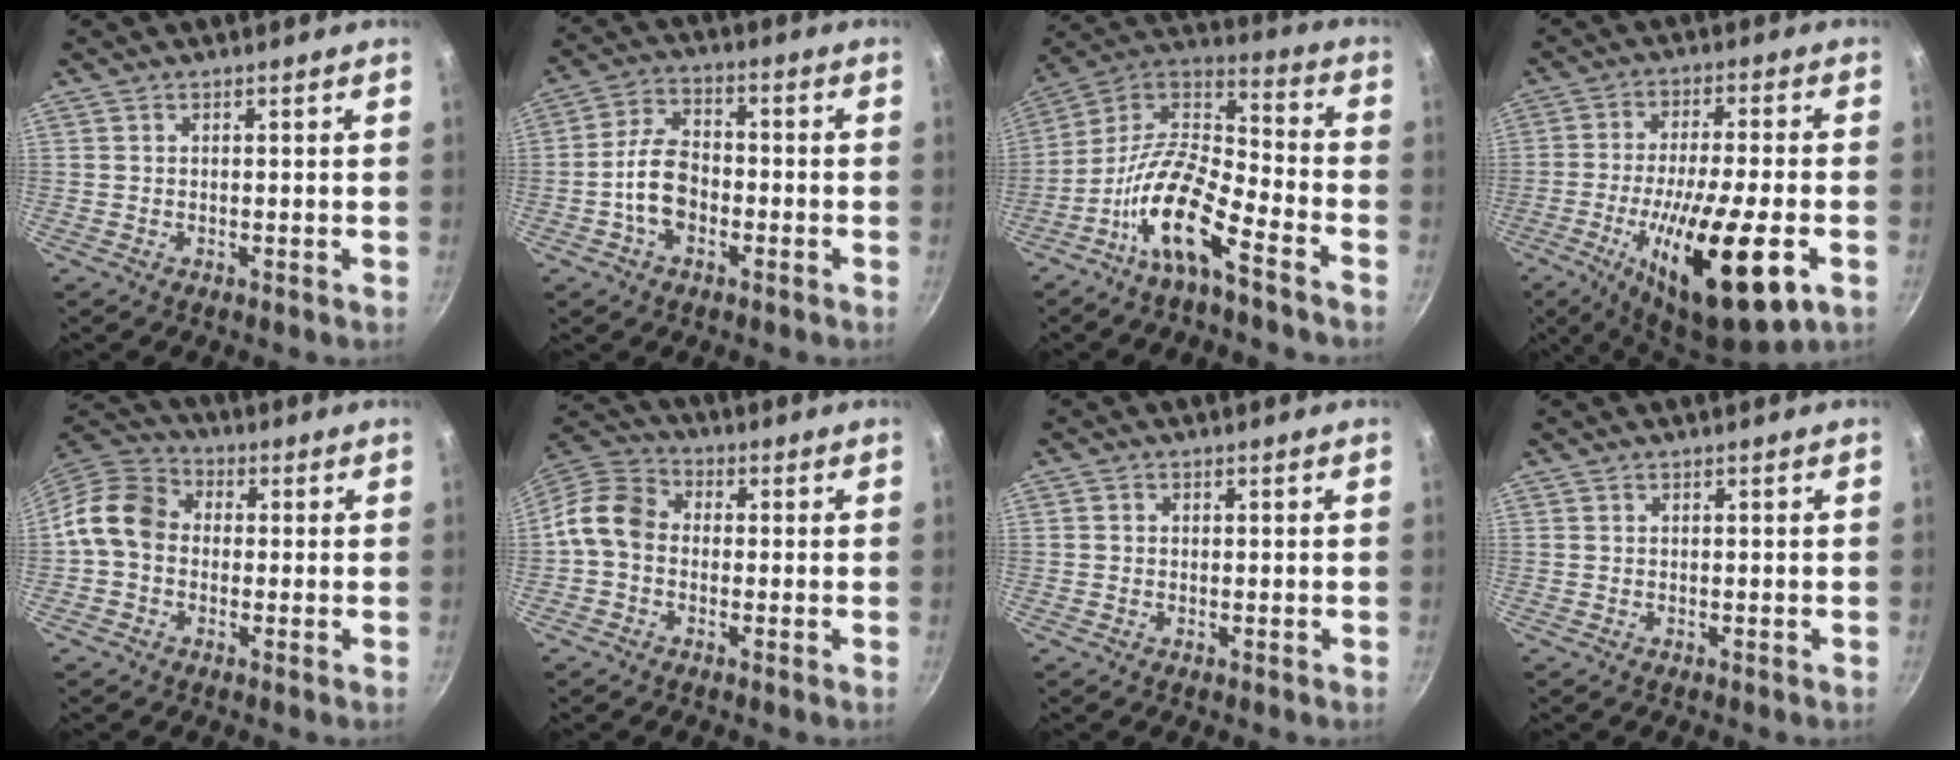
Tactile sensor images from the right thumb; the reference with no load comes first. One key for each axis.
{"total": 8.8, "fx": -2.5, "fy": 5.8, "fz": 6.1, "tx": -0.095, "ty": 0.035, "tz": -0.053}
{"total": 15.8, "fx": -8.8, "fy": 5.4, "fz": 11.9, "tx": -0.220, "ty": 0.080, "tz": -0.181}
{"total": 20.9, "fx": -7.4, "fy": 5.6, "fz": 18.8, "tx": -0.305, "ty": 0.012, "tz": -0.121}
{"total": 10.0, "fx": -0.3, "fy": 8.2, "fz": 5.6, "tx": -0.077, "ty": 0.028, "tz": -0.030}
{"total": 9.0, "fx": -0.9, "fy": 7.3, "fz": 5.2, "tx": -0.082, "ty": 0.033, "tz": -0.041}
{"total": 0.9, "fx": 0.0, "fy": 0.9, "fz": 0.1, "tx": 0.001, "ty": 0.004, "tz": -0.001}
{"total": 0.0}